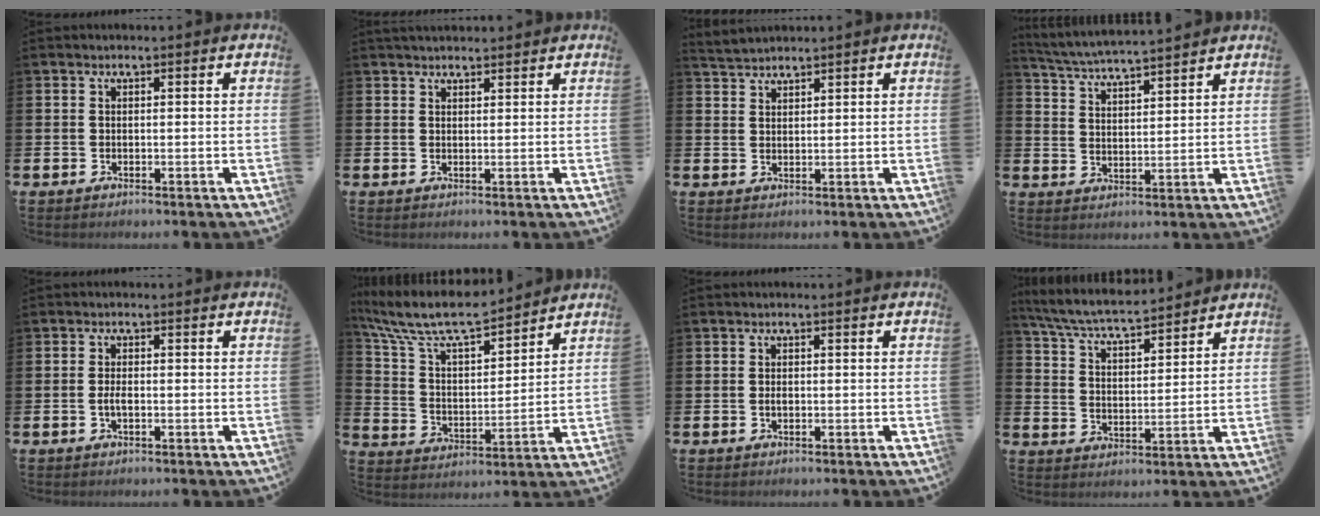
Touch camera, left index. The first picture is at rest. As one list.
[{"total": 2.0, "force": [1.9, 0.5, 0.2], "torque": [0.001, -0.005, 0.034]}, {"total": 2.7, "force": [2.6, 0.4, 0.1], "torque": [-0.004, -0.010, 0.049]}, {"total": 4.8, "force": [4.7, -0.1, 0.8], "torque": [-0.038, -0.032, 0.083]}, {"total": 1.6, "force": [-0.4, 0.6, 1.4], "torque": [-0.020, -0.002, -0.010]}, {"total": 9.6, "force": [8.8, 2.0, 3.4], "torque": [-0.107, -0.056, 0.154]}, {"total": 0.8, "force": [-0.1, 0.4, 0.7], "torque": [-0.016, 0.003, -0.004]}, {"total": 6.5, "force": [6.2, 0.7, 1.8], "torque": [-0.062, -0.039, 0.108]}]